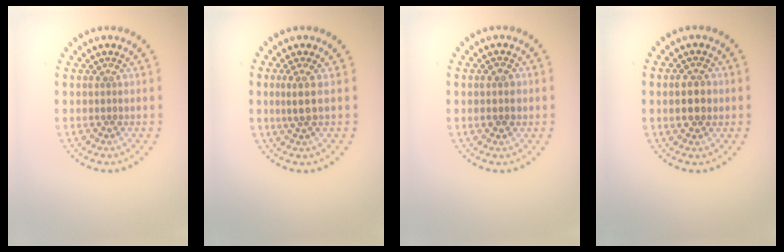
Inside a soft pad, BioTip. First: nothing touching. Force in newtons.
{"total": 1.7, "press": 1.4, "slide": 1.0}
{"total": 2.2, "press": 2.2, "slide": 0.1}
{"total": 2.9, "press": 2.9, "slide": 0.2}